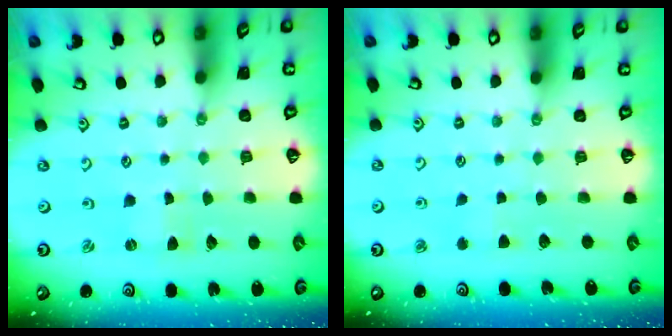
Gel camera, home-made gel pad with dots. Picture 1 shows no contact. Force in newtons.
{"total": 2.4, "press": 2.4, "slide": 0.3}